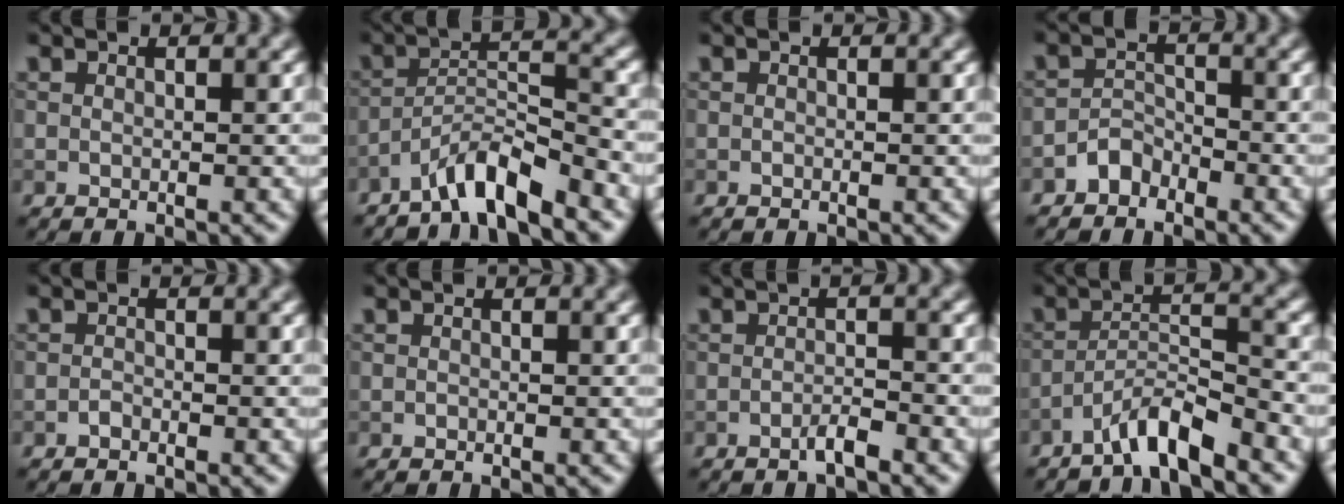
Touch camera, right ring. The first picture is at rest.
{"total": 5.4, "force": [-4.2, 0.6, 3.3], "torque": [-0.056, 0.012, -0.082]}
{"total": 0.0}
{"total": 1.9, "force": [-1.5, 1.0, 0.4], "torque": [-0.004, 0.013, -0.031]}
{"total": 0.6, "force": [-0.5, 0.2, 0.2], "torque": [-0.004, 0.001, -0.011]}
{"total": 0.0}
{"total": 2.0, "force": [-1.2, 0.2, 1.6], "torque": [-0.028, 0.006, -0.025]}
{"total": 4.8, "force": [-3.6, 0.5, 3.1], "torque": [-0.053, 0.014, -0.075]}